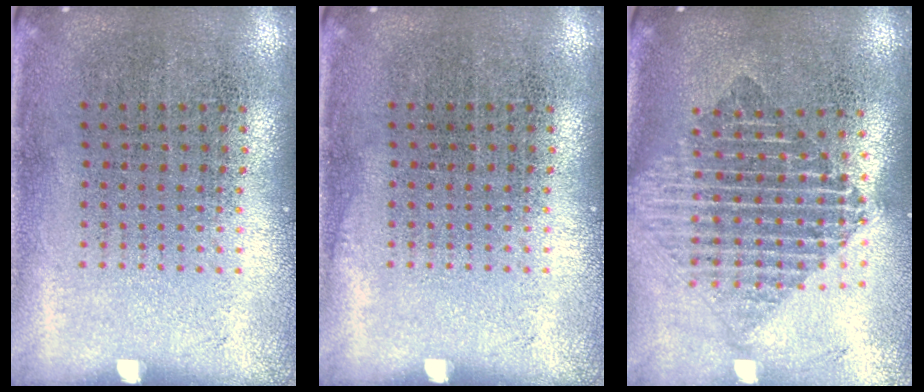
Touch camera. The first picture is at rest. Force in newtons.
{"total": 0.0}
{"total": 1.9, "press": 1.6, "slide": 1.1}